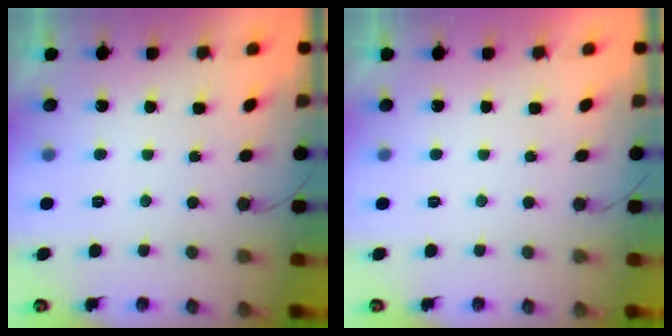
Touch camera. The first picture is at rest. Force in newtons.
{"total": 1.7, "press": 1.7, "slide": 0.0}